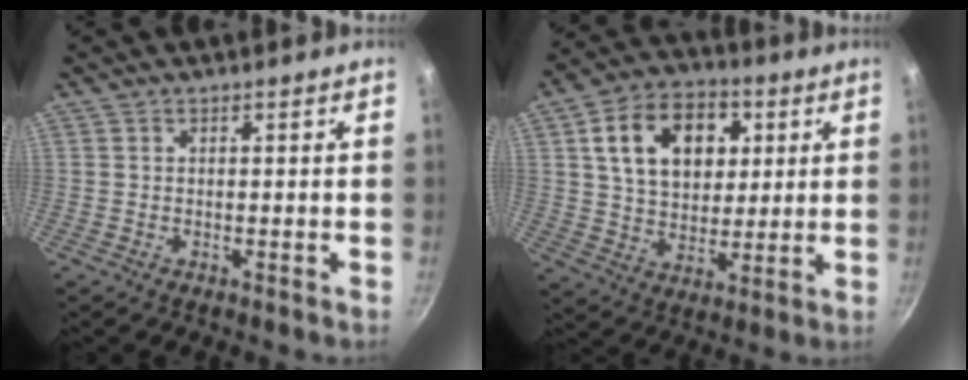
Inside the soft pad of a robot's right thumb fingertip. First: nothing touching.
{"total": 17.0, "force": [4.7, 12.0, 11.1], "torque": [-0.148, 0.002, 0.073]}